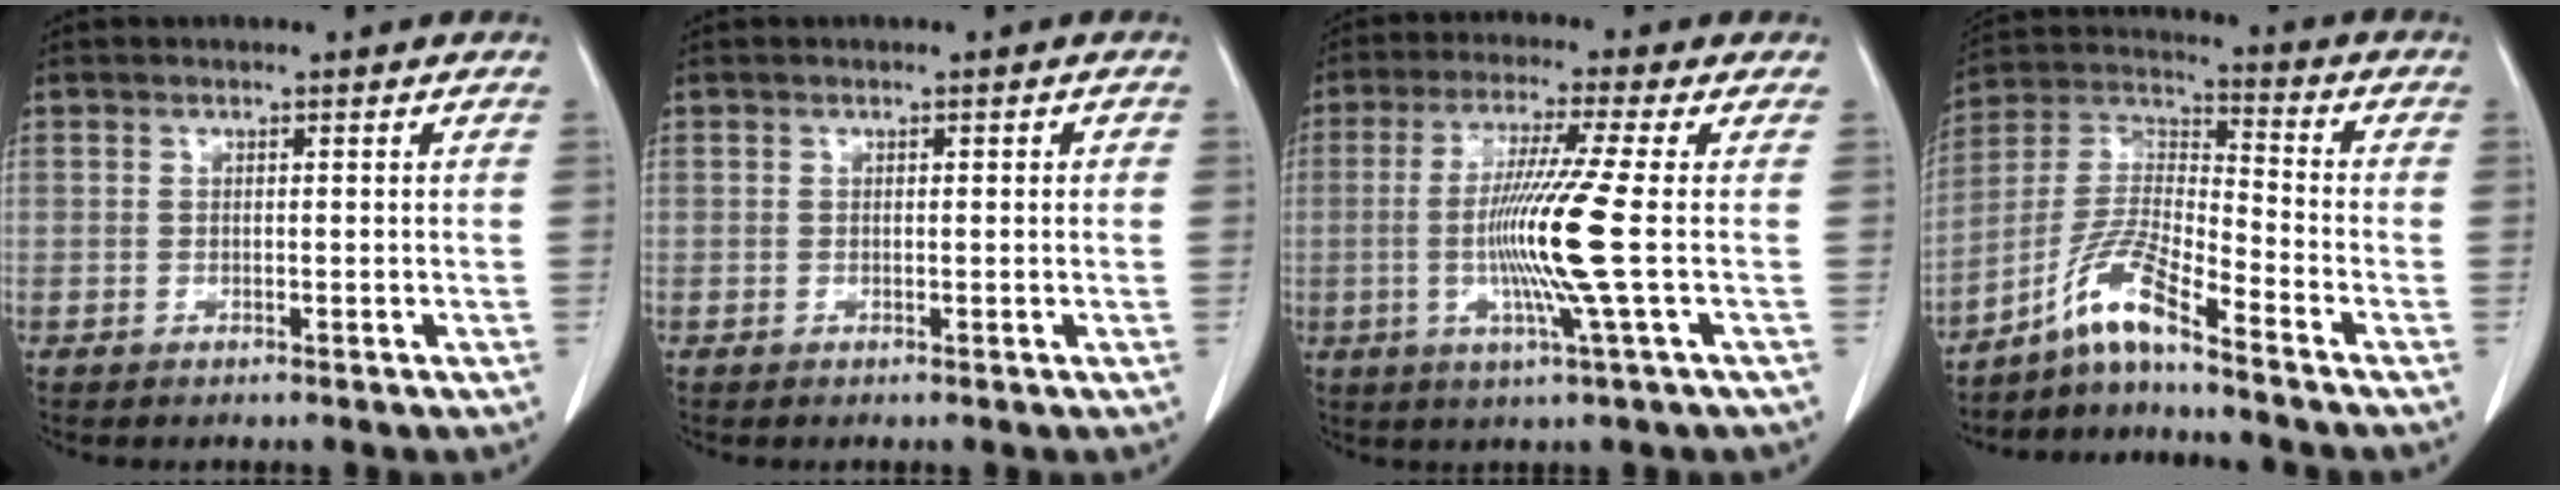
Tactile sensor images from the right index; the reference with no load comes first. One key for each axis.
{"total": 0.8, "fx": 0.1, "fy": 0.4, "fz": 0.7, "tx": -0.010, "ty": 0.008, "tz": 0.004}
{"total": 10.7, "fx": -1.2, "fy": -2.2, "fz": 10.5, "tx": -0.210, "ty": -0.019, "tz": -0.024}
{"total": 8.7, "fx": -6.9, "fy": -0.3, "fz": 5.4, "tx": -0.120, "ty": 0.007, "tz": -0.135}